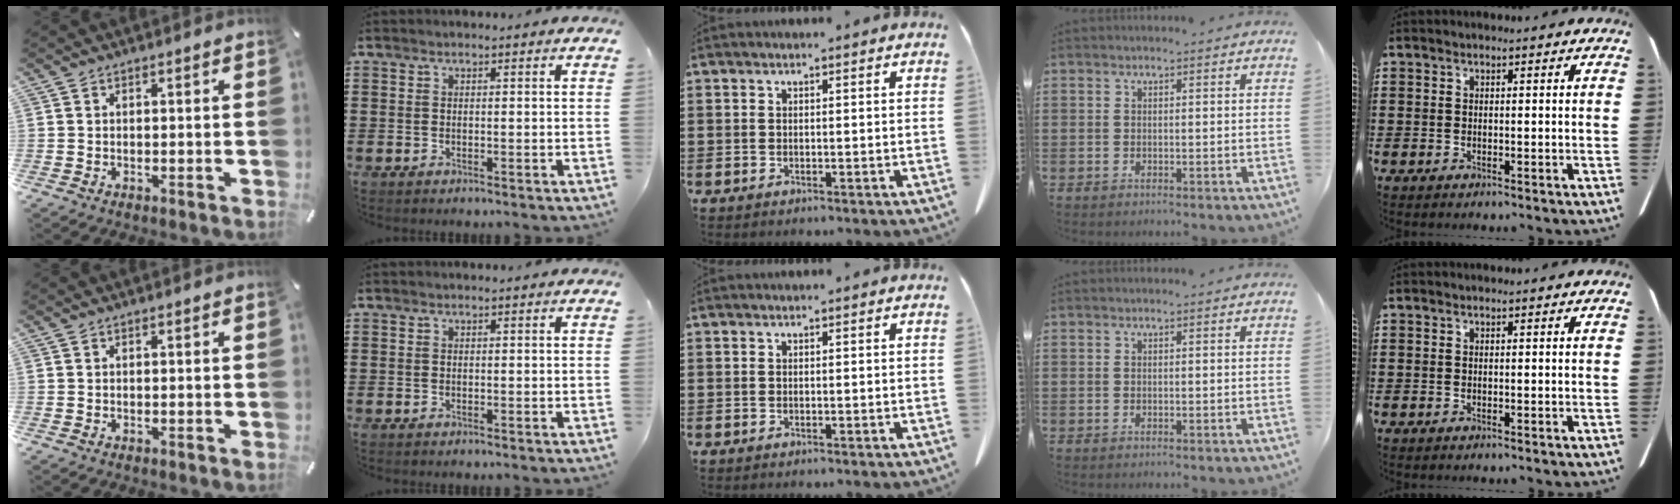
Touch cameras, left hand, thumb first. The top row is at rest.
{}